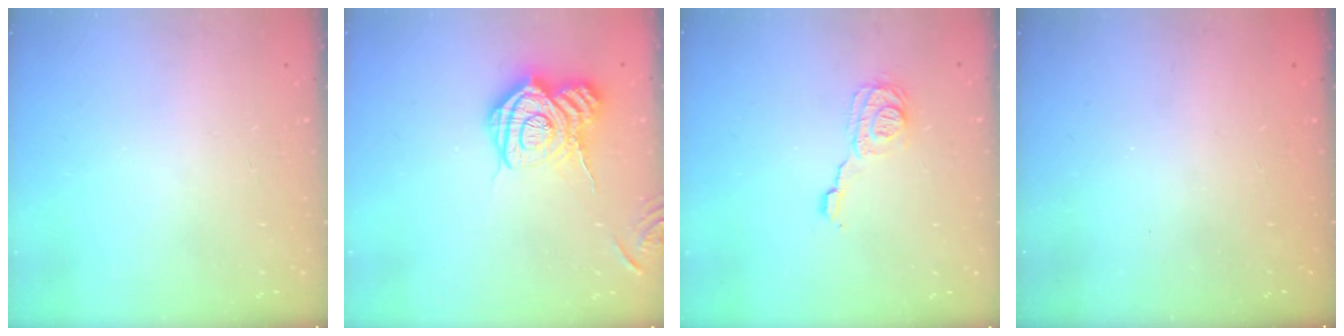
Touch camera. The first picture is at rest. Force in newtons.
{"total": 16.9, "press": 16.9, "slide": 0.8}
{"total": 10.3, "press": 10.2, "slide": 1.3}
{"total": 2.4, "press": 2.3, "slide": 0.8}